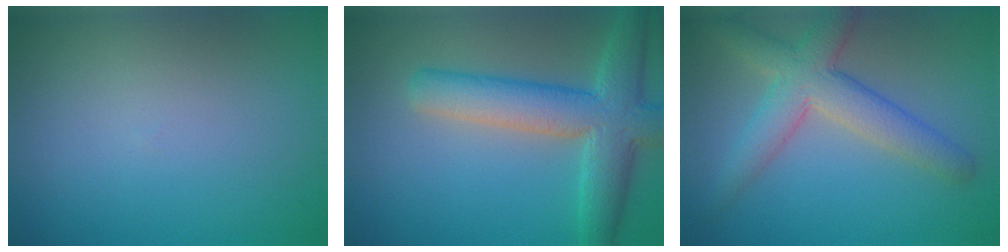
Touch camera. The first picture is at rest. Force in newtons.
{"total": 7.1, "press": 7.1, "slide": 0.5}
{"total": 5.5, "press": 5.5, "slide": 0.5}